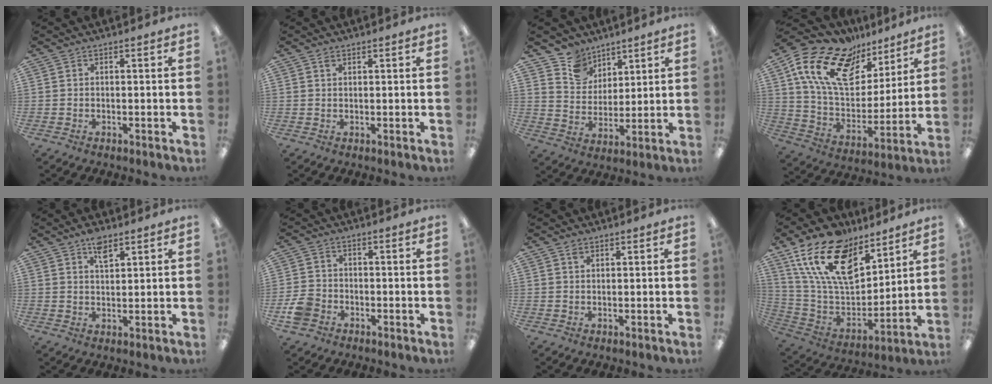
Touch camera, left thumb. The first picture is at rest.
{"total": 1.1, "force": [0.8, 0.5, 0.5], "torque": [-0.012, -0.001, 0.015]}
{"total": 9.1, "force": [7.1, 5.8, 0.4], "torque": [-0.026, -0.048, 0.139]}
{"total": 19.7, "force": [12.3, 10.7, 11.0], "torque": [-0.215, -0.063, 0.222]}
{"total": 4.6, "force": [3.2, 1.9, 2.7], "torque": [-0.045, -0.010, 0.054]}
{"total": 5.1, "force": [-2.5, 3.9, 2.2], "torque": [-0.050, 0.011, -0.047]}
{"total": 1.2, "force": [0.9, 0.6, 0.5], "torque": [-0.014, -0.002, 0.017]}
{"total": 21.0, "force": [12.9, 11.5, 11.9], "torque": [-0.232, -0.067, 0.236]}